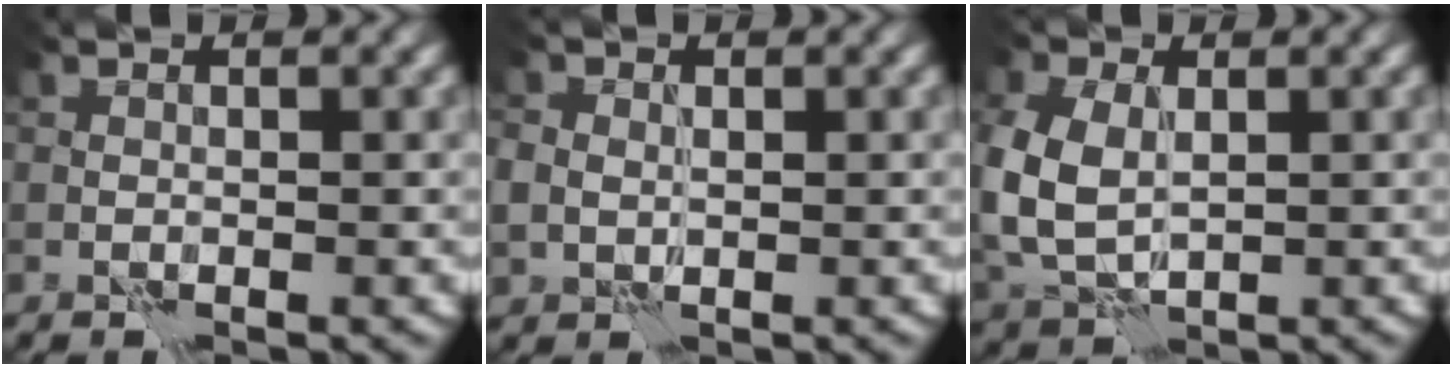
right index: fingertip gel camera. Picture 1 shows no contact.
{"total": 2.4, "force": [0.5, 2.0, 1.2], "torque": [-0.024, 0.005, 0.007]}
{"total": 6.1, "force": [0.5, 4.2, 4.4], "torque": [-0.127, -0.002, 0.010]}